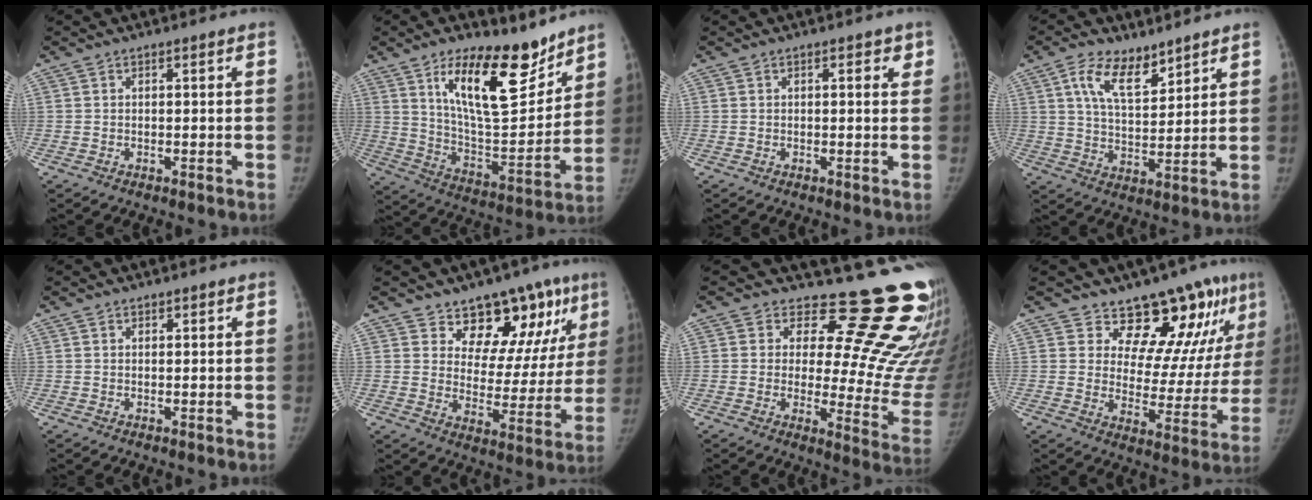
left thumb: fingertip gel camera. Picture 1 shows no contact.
{"total": 20.0, "force": [12.6, 7.9, 13.4], "torque": [-0.165, -0.092, 0.218]}
{"total": 1.9, "force": [0.9, 1.0, 1.4], "torque": [-0.003, -0.001, 0.007]}
{"total": 9.7, "force": [6.0, 4.8, 5.9], "torque": [-0.087, -0.036, 0.115]}
{"total": 0.6, "force": [0.5, 0.4, 0.1], "torque": [0.007, -0.003, 0.005]}
{"total": 16.7, "force": [10.9, 9.4, 8.4], "torque": [-0.040, -0.061, 0.146]}
{"total": 22.7, "force": [16.7, 8.8, 12.5], "torque": [-0.114, -0.132, 0.194]}
{"total": 16.6, "force": [11.5, 7.4, 9.3], "torque": [-0.065, -0.084, 0.151]}